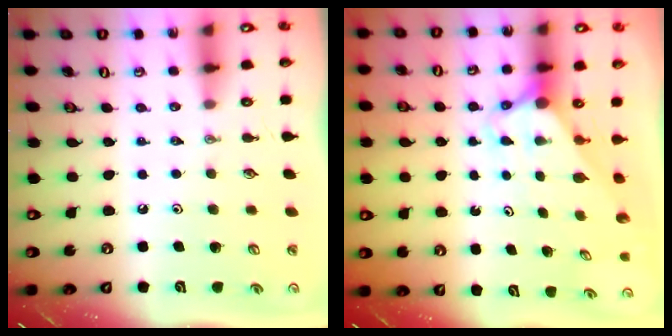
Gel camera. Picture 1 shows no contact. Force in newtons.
{"total": 2.7, "press": 2.7, "slide": 0.0}